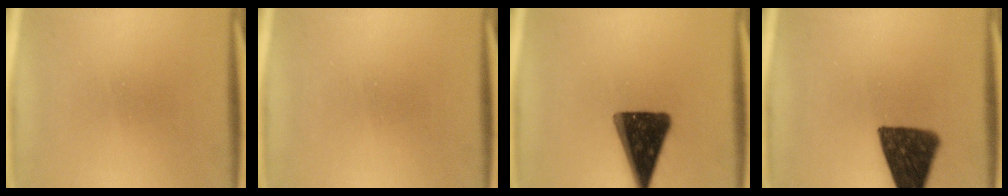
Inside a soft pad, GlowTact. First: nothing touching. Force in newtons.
{"total": 0.0}
{"total": 15.3}
{"total": 12.5}